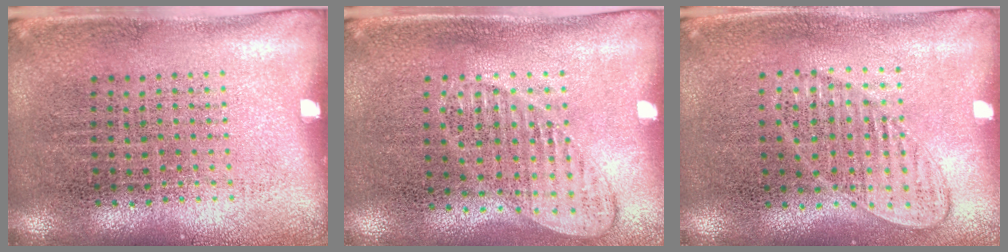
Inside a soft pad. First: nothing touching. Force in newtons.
{"total": 1.0, "press": 1.0, "slide": 0.1}
{"total": 1.0, "press": 1.0, "slide": 0.3}